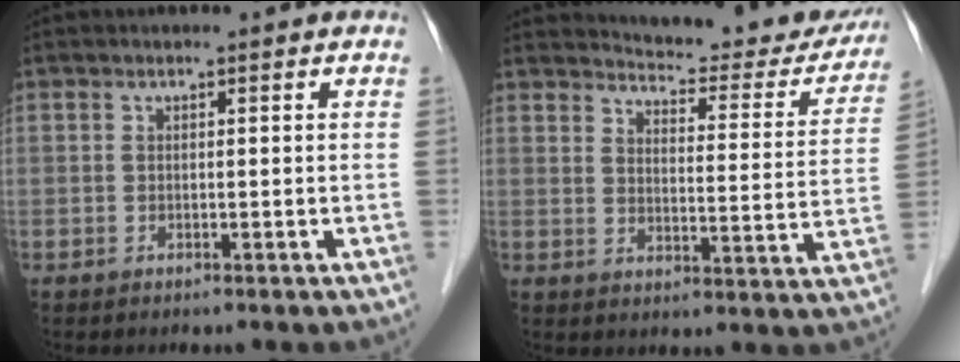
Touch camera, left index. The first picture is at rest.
{"total": 18.7, "force": [17.8, 3.5, 4.6], "torque": [-0.042, -0.065, 0.198]}